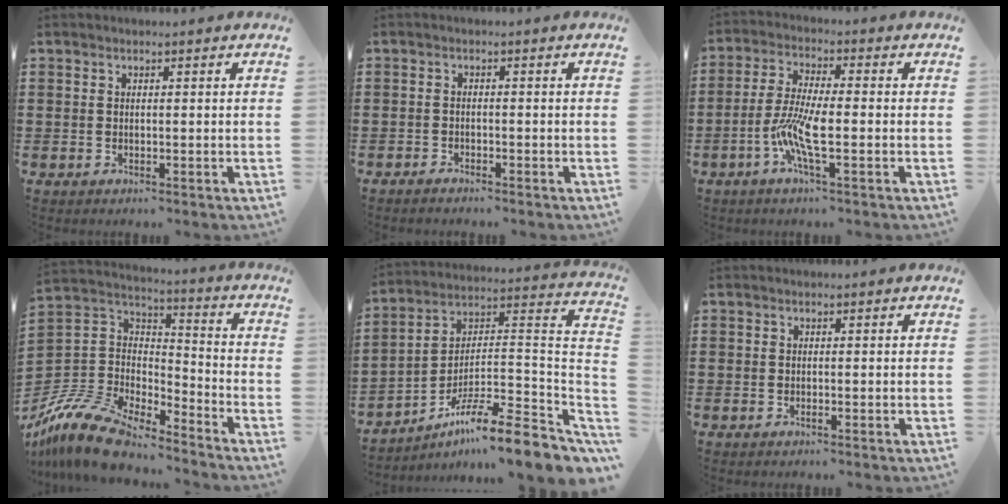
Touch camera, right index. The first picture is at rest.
{"total": 1.2, "force": [-1.2, 0.2, 0.0], "torque": [-0.004, 0.003, -0.025]}
{"total": 7.9, "force": [-2.6, 1.7, 7.2], "torque": [-0.161, -0.014, -0.055]}
{"total": 13.1, "force": [-11.5, 3.6, 5.2], "torque": [-0.130, 0.019, -0.230]}
{"total": 11.4, "force": [-8.4, 0.6, 7.8], "torque": [-0.132, -0.001, -0.164]}
{"total": 0.0}